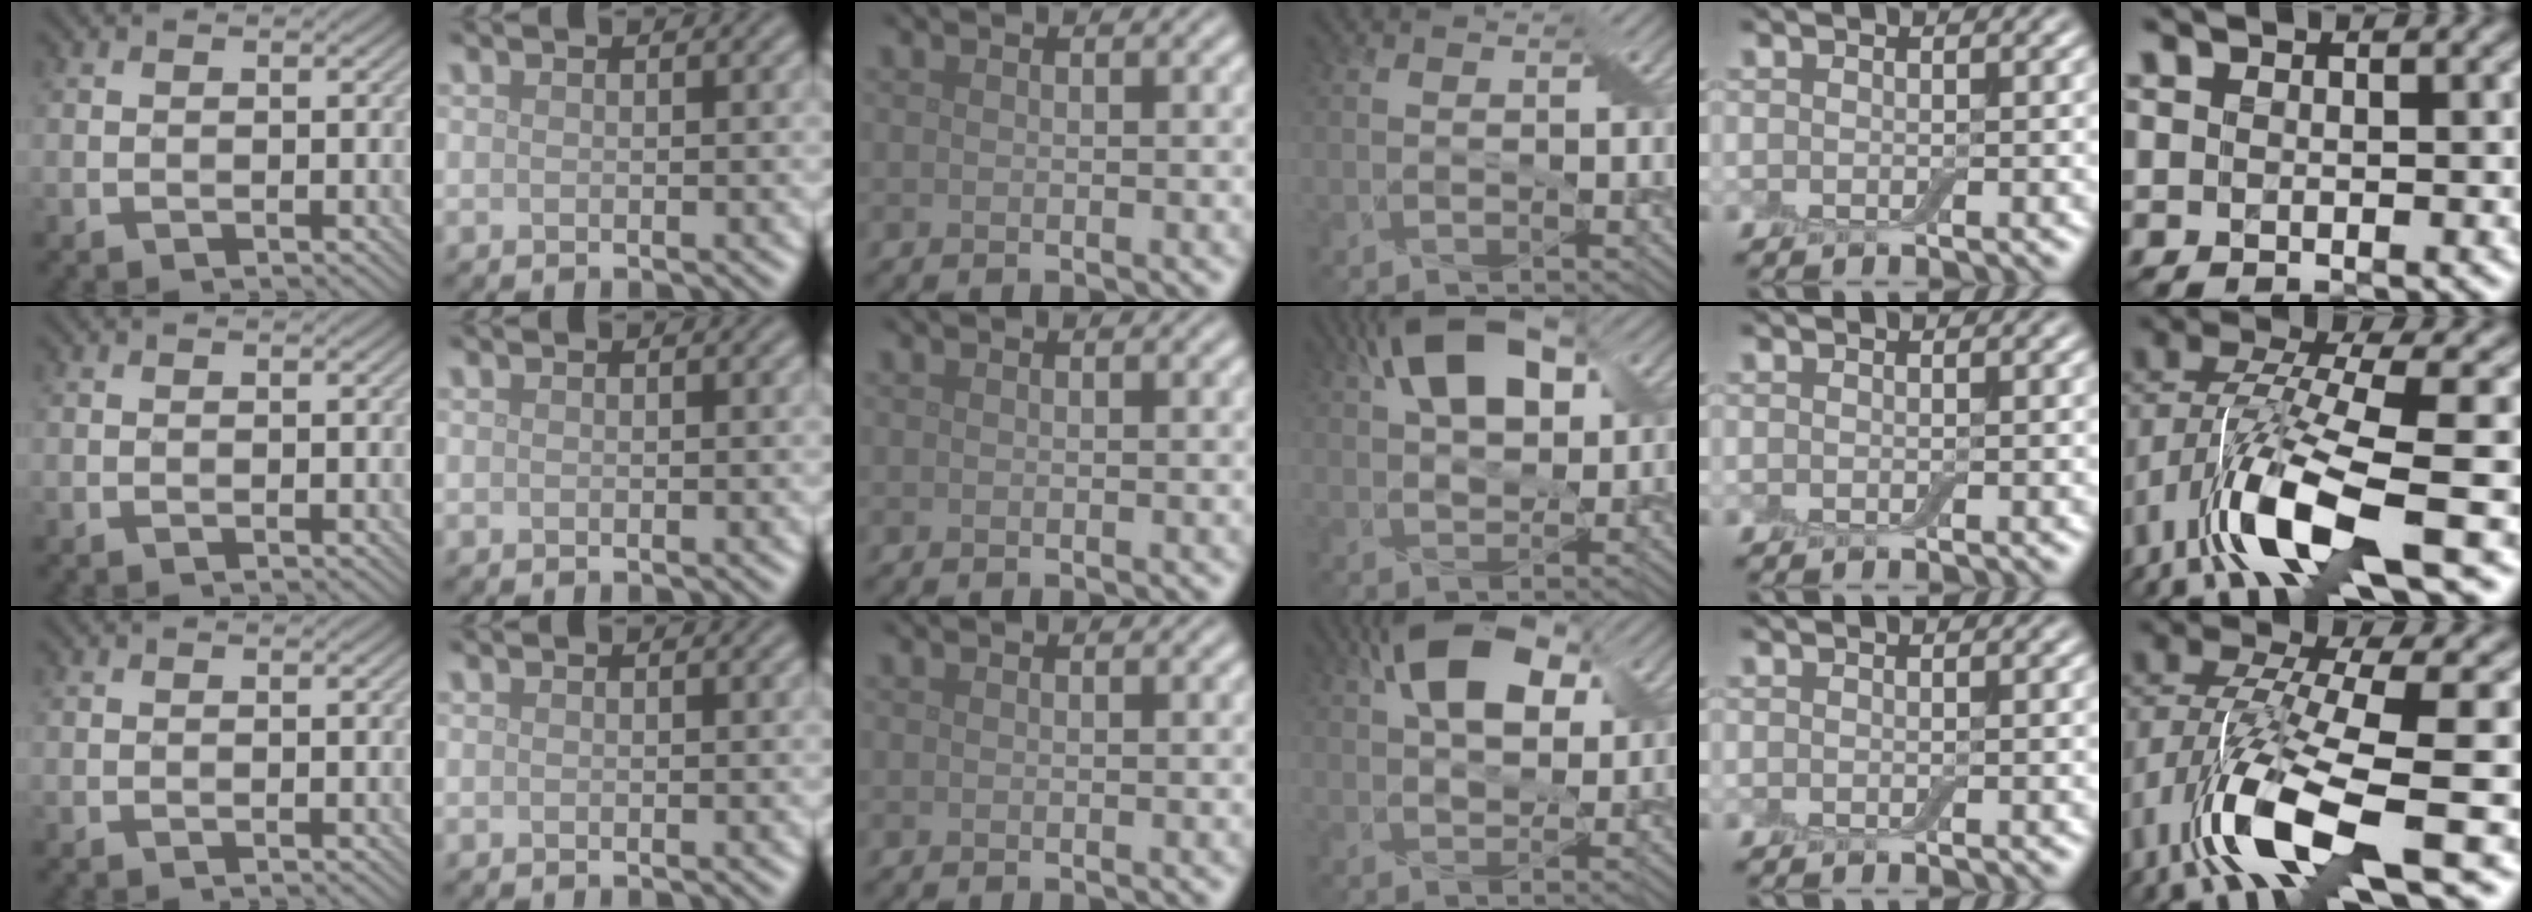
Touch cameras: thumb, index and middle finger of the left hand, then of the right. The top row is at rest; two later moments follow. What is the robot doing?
{"motion": "close", "object": "airpods case & airpods"}